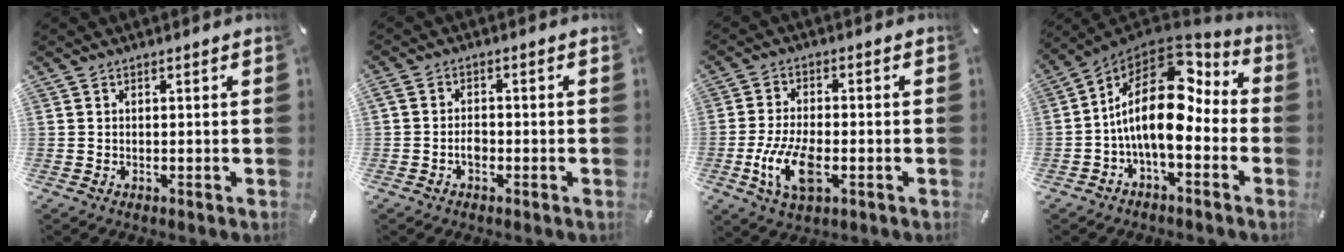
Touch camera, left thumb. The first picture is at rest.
{"total": 2.9, "force": [-1.1, 1.9, 1.8], "torque": [-0.034, 0.006, -0.021]}
{"total": 10.7, "force": [-3.3, 5.2, 8.7], "torque": [-0.188, -0.004, -0.055]}
{"total": 18.7, "force": [1.0, 10.0, 15.8], "torque": [-0.292, -0.011, 0.019]}